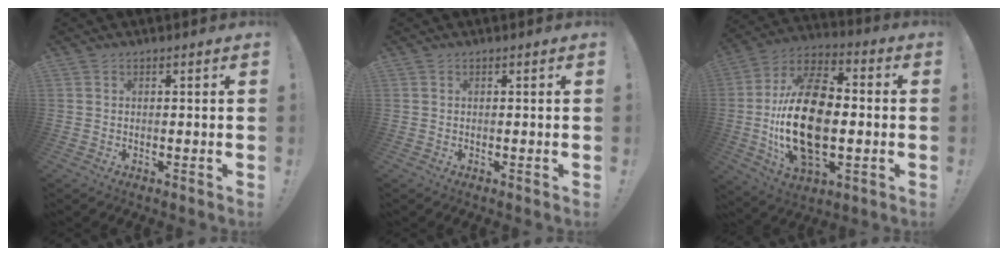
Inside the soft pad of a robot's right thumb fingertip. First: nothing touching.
{"total": 0.0}
{"total": 24.5, "force": [-2.3, 14.1, 19.8], "torque": [-0.383, 0.009, -0.036]}